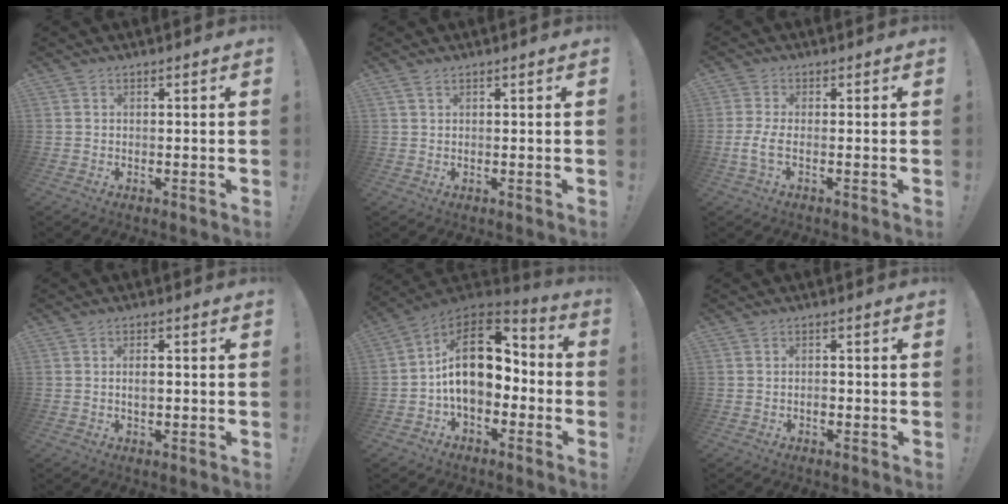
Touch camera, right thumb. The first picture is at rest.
{"total": 1.6, "force": [1.0, 0.5, 1.1], "torque": [-0.019, -0.002, 0.018]}
{"total": 4.7, "force": [-1.0, 2.0, 4.2], "torque": [-0.090, -0.004, -0.016]}
{"total": 2.4, "force": [0.0, 1.2, 2.1], "torque": [-0.032, 0.004, -0.002]}
{"total": 18.4, "force": [1.9, 11.1, 14.6], "torque": [-0.233, 0.004, 0.036]}
{"total": 1.4, "force": [-0.6, 0.9, 0.9], "torque": [-0.006, 0.001, -0.012]}